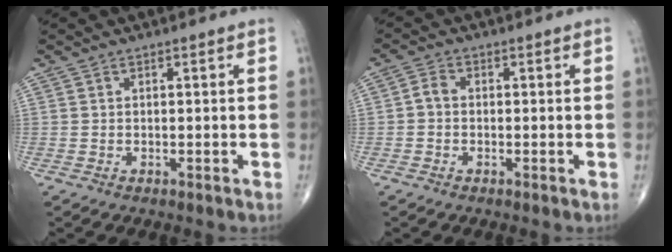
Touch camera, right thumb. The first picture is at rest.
{"total": 2.2, "force": [-0.3, 1.7, 1.4], "torque": [-0.020, 0.007, -0.013]}